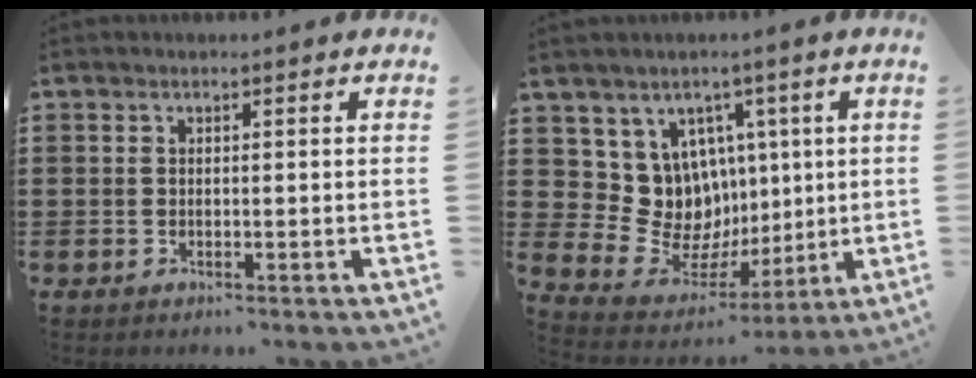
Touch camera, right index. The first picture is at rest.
{"total": 11.0, "force": [2.0, 10.4, 3.1], "torque": [-0.103, -0.039, 0.048]}